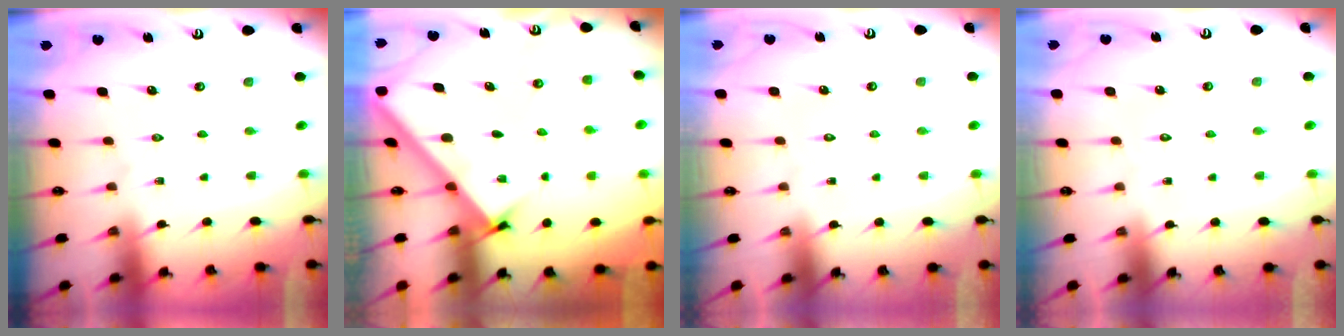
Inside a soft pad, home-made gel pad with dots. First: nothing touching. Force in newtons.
{"total": 2.6, "press": 2.6, "slide": 0.3}
{"total": 1.8, "press": 1.8, "slide": 0.1}
{"total": 1.7, "press": 1.7, "slide": 0.1}